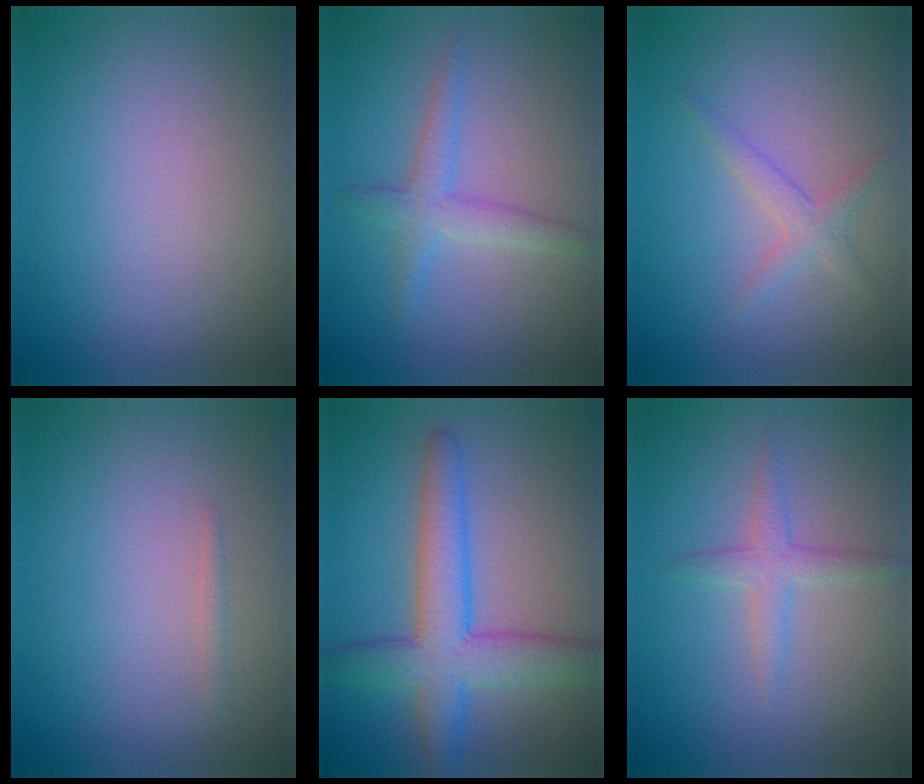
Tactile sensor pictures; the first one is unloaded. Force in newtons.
{"total": 2.4, "press": 2.4, "slide": 0.2}
{"total": 1.6, "press": 1.6, "slide": 0.1}
{"total": 0.6, "press": 0.6, "slide": 0.0}
{"total": 6.1, "press": 6.1, "slide": 0.2}
{"total": 1.7, "press": 1.7, "slide": 0.1}